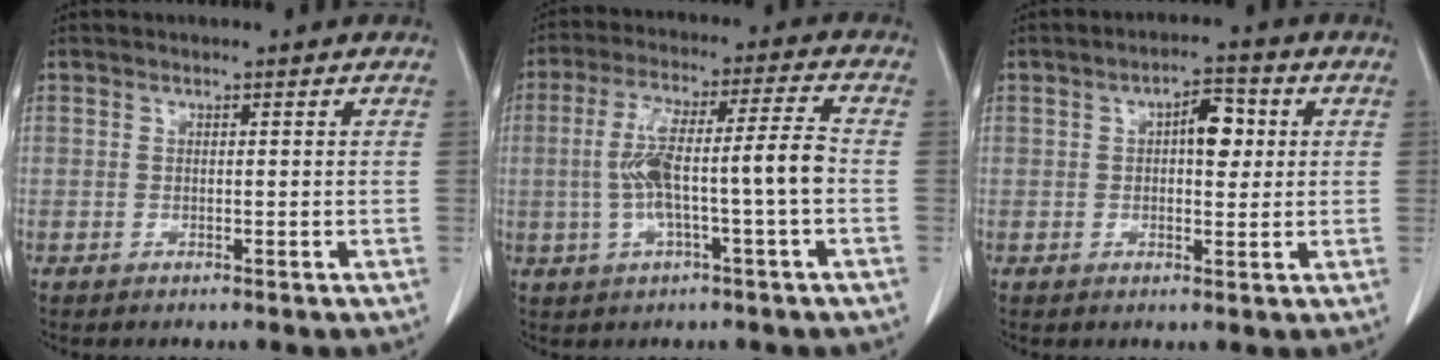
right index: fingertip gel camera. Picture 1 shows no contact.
{"total": 11.0, "force": [-1.4, 0.5, 10.9], "torque": [-0.205, 0.025, -0.027]}
{"total": 5.2, "force": [1.1, 2.2, 4.6], "torque": [-0.067, 0.013, 0.015]}